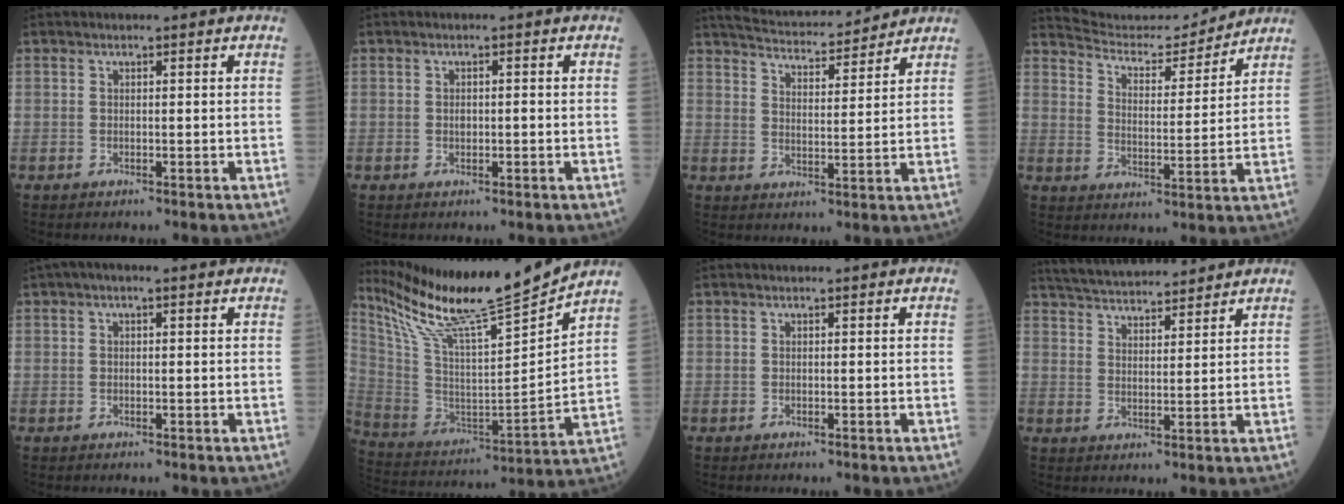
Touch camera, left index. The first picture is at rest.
{"total": 1.0, "force": [0.0, 0.5, 0.9], "torque": [-0.017, 0.001, 0.001]}
{"total": 13.3, "force": [12.6, 1.9, 3.8], "torque": [-0.069, 0.020, 0.193]}
{"total": 11.9, "force": [11.8, 0.5, 1.5], "torque": [-0.035, 0.005, 0.190]}
{"total": 2.9, "force": [1.5, 0.9, 2.3], "torque": [-0.047, 0.023, 0.022]}
{"total": 19.5, "force": [17.2, -1.3, 9.1], "torque": [-0.175, -0.038, 0.302]}
{"total": 0.0}
{"total": 12.5, "force": [11.6, 1.9, 4.1], "torque": [-0.075, 0.028, 0.187]}